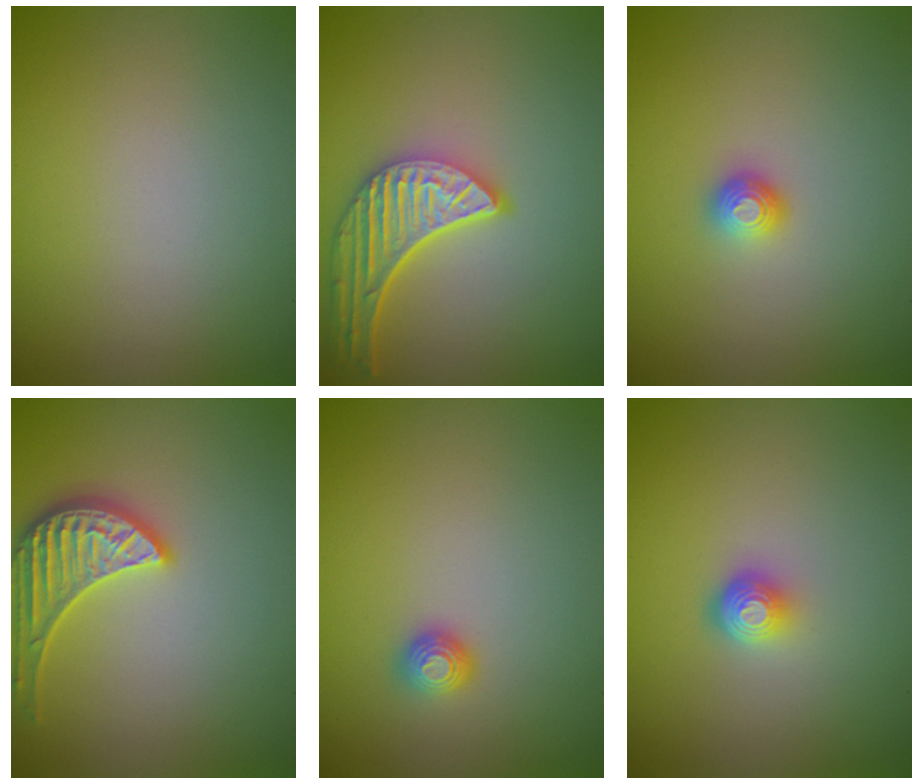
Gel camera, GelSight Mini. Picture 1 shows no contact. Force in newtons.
{"total": 5.5, "press": 4.4, "slide": 3.3}
{"total": 1.3, "press": 1.2, "slide": 0.7}
{"total": 3.3, "press": 3.2, "slide": 0.6}
{"total": 1.1, "press": 1.0, "slide": 0.3}
{"total": 2.2, "press": 1.4, "slide": 1.6}